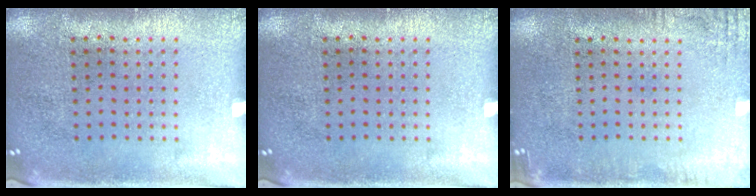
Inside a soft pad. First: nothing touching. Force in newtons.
{"total": 0.0}
{"total": 2.0, "press": 2.0, "slide": 0.2}